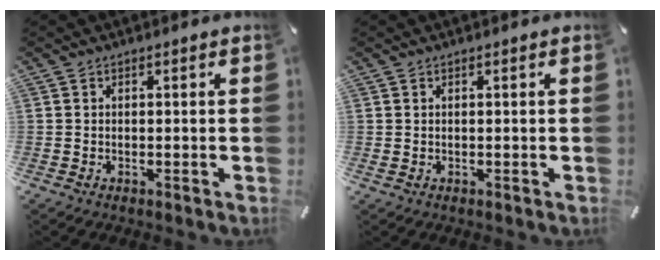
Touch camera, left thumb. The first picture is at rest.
{"total": 0.0}